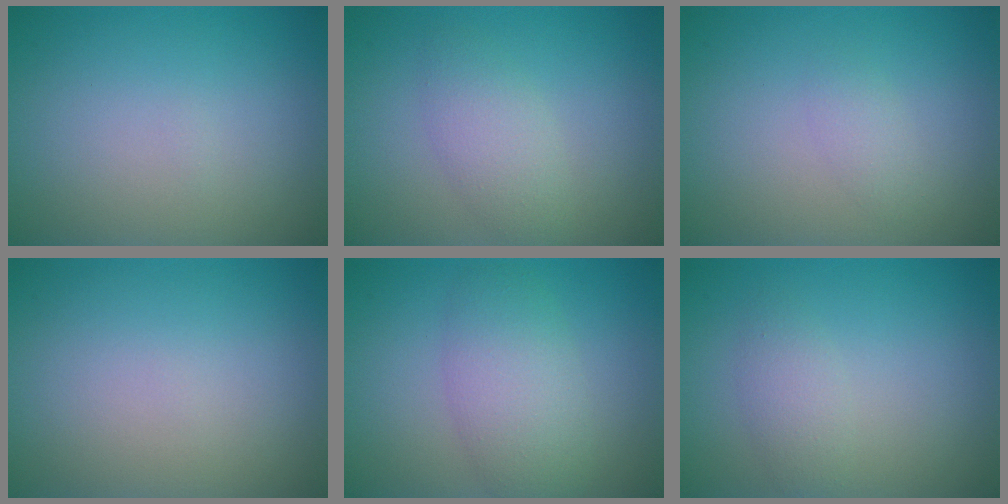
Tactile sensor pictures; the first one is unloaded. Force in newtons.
{"total": 2.7, "press": 2.6, "slide": 0.0}
{"total": 1.1, "press": 1.1, "slide": 0.0}
{"total": 0.0}
{"total": 4.4, "press": 4.4, "slide": 0.3}
{"total": 1.8, "press": 1.8, "slide": 0.1}